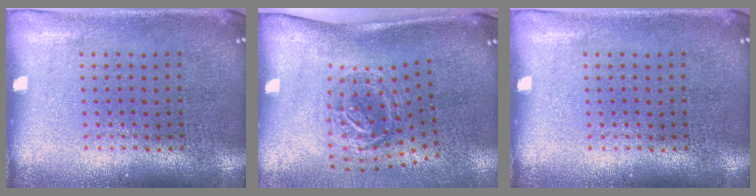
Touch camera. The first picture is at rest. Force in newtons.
{"total": 1.9, "press": 1.2, "slide": 1.5}
{"total": 0.0}